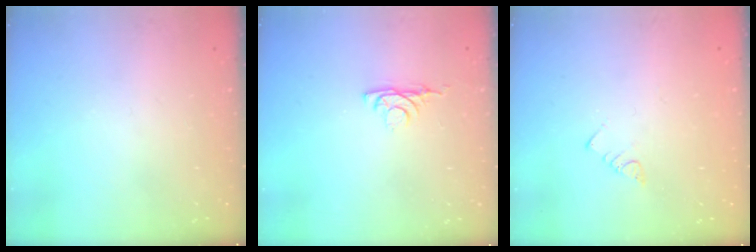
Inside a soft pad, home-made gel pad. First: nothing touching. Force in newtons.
{"total": 3.4, "press": 3.3, "slide": 0.6}
{"total": 3.0, "press": 3.0, "slide": 0.2}